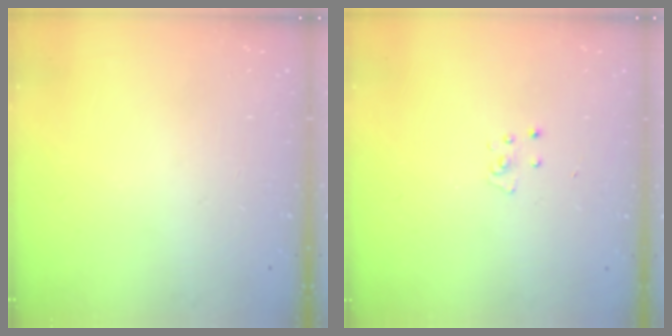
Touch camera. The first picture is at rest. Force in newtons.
{"total": 2.6, "press": 2.6, "slide": 0.2}